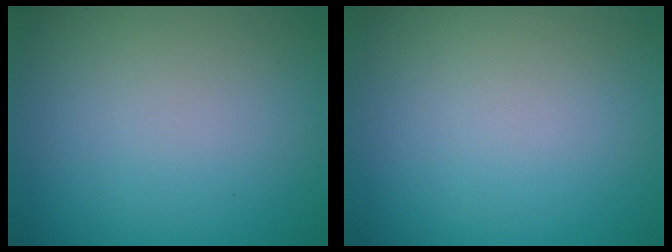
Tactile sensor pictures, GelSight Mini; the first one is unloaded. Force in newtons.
{"total": 0.0}